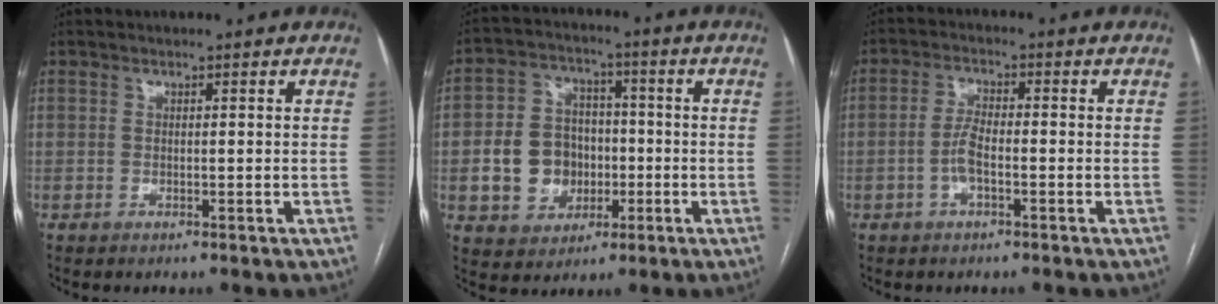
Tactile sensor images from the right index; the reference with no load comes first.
{"total": 10.0, "force": [-1.8, 8.5, 4.9], "torque": [-0.109, 0.028, -0.023]}
{"total": 3.8, "force": [-1.3, 1.1, 3.4], "torque": [-0.075, 0.007, -0.025]}